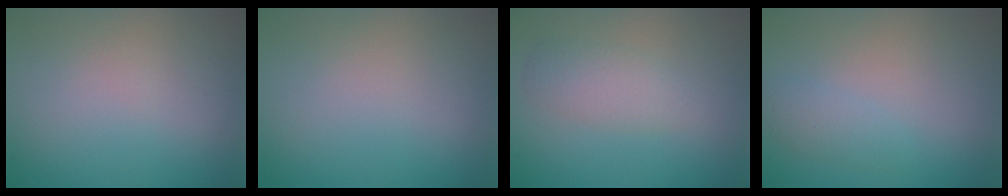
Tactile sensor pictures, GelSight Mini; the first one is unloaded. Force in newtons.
{"total": 0.0}
{"total": 2.5, "press": 2.5, "slide": 0.0}
{"total": 1.3, "press": 1.3, "slide": 0.0}